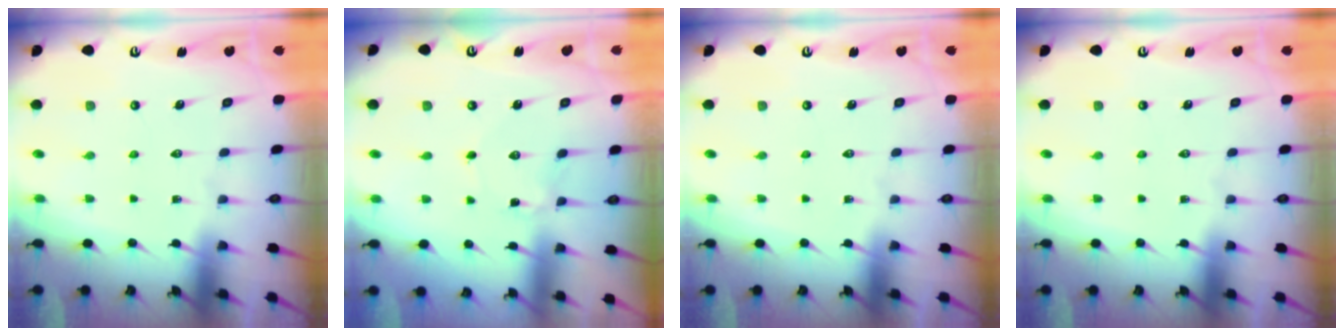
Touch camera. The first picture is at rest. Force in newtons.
{"total": 0.7, "press": 0.7, "slide": 0.1}
{"total": 0.0}
{"total": 0.0}